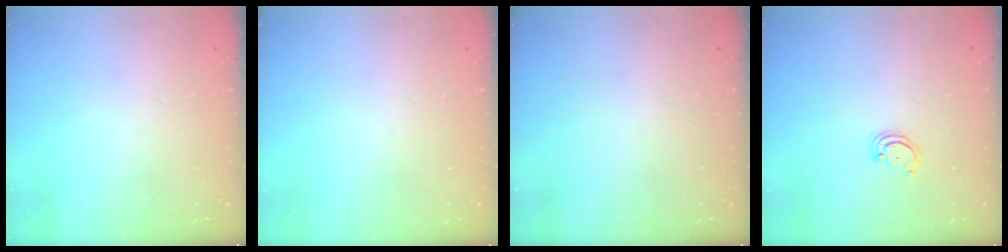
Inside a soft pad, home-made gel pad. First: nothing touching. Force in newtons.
{"total": 0.0}
{"total": 0.0}
{"total": 2.4, "press": 2.4, "slide": 0.2}